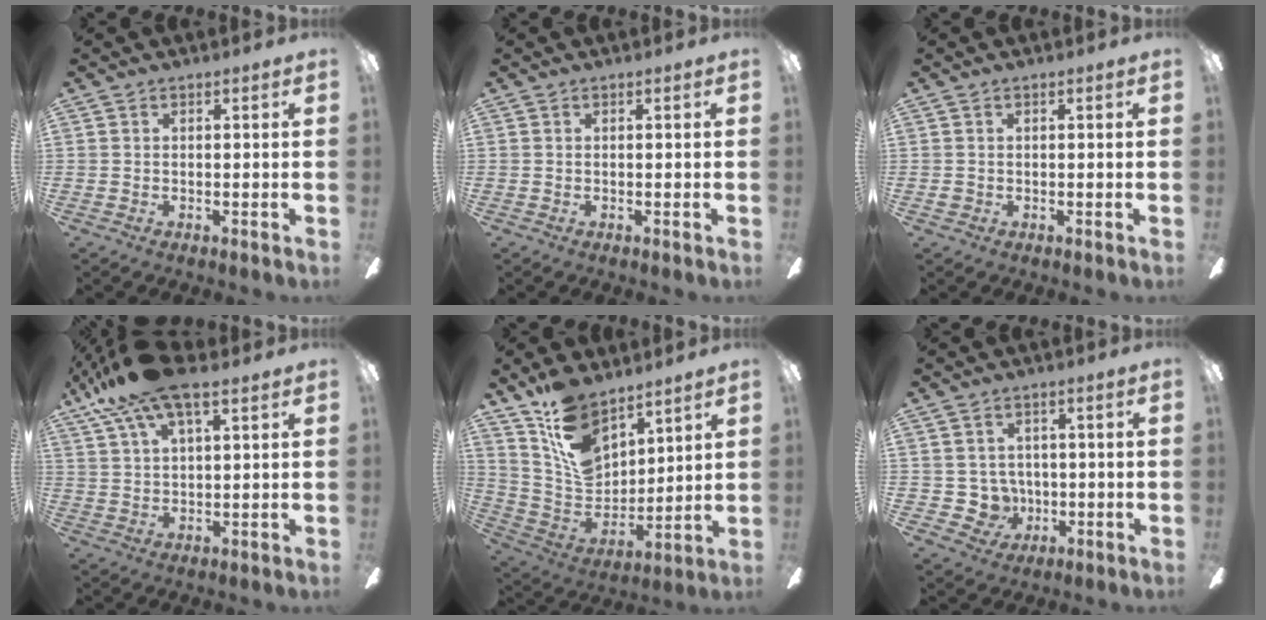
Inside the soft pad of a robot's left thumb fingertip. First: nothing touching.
{"total": 0.0}
{"total": 0.8, "force": [0.0, 0.8, 0.4], "torque": [-0.006, 0.006, -0.001]}
{"total": 13.5, "force": [9.6, 3.9, 8.7], "torque": [-0.180, -0.028, 0.172]}
{"total": 14.7, "force": [9.8, 8.0, 7.4], "torque": [-0.143, -0.052, 0.192]}
{"total": 5.7, "force": [0.5, 5.5, 1.3], "torque": [-0.030, -0.003, 0.015]}